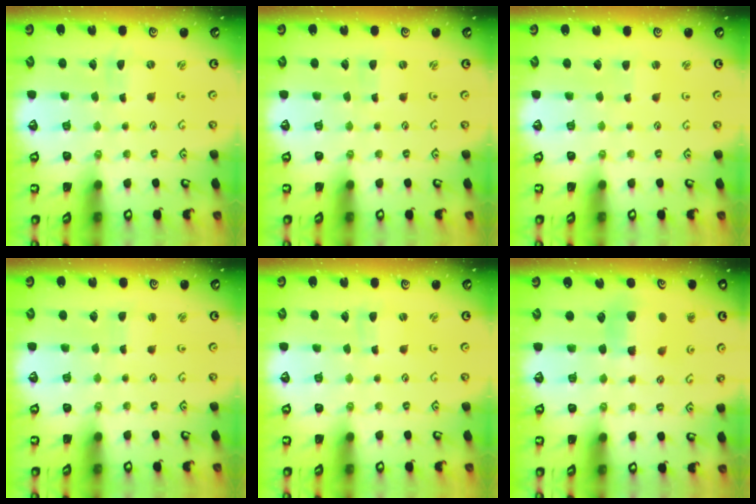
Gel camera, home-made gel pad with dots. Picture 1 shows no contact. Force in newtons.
{"total": 0.0}
{"total": 0.9, "press": 0.8, "slide": 0.1}
{"total": 1.0, "press": 1.0, "slide": 0.0}
{"total": 0.6, "press": 0.6, "slide": 0.1}
{"total": 7.3, "press": 7.2, "slide": 0.8}